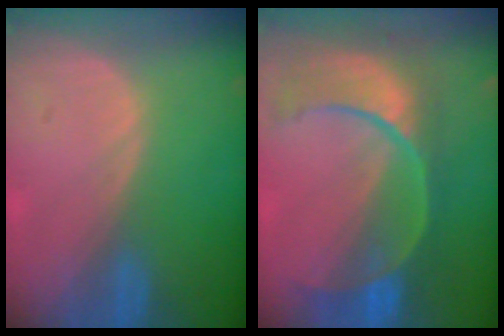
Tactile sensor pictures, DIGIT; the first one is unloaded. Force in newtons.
{"total": 11.1, "press": 9.3, "slide": 6.0}